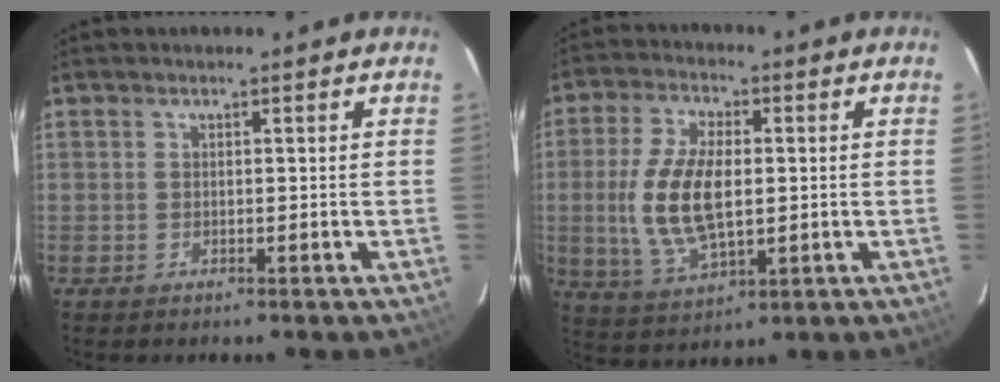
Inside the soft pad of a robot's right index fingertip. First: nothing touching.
{"total": 12.9, "force": [-0.3, 6.1, 11.4], "torque": [-0.236, -0.003, 0.003]}